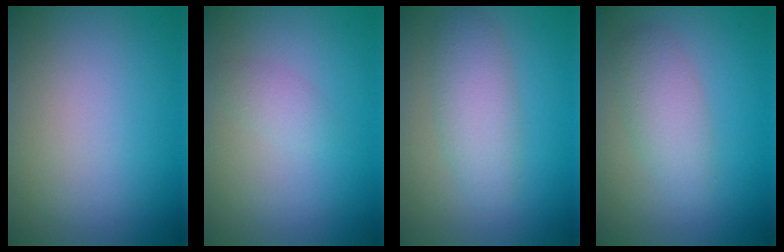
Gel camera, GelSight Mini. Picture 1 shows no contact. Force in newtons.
{"total": 1.2, "press": 1.2, "slide": 0.1}
{"total": 3.6, "press": 3.6, "slide": 0.1}
{"total": 3.0, "press": 3.0, "slide": 0.0}